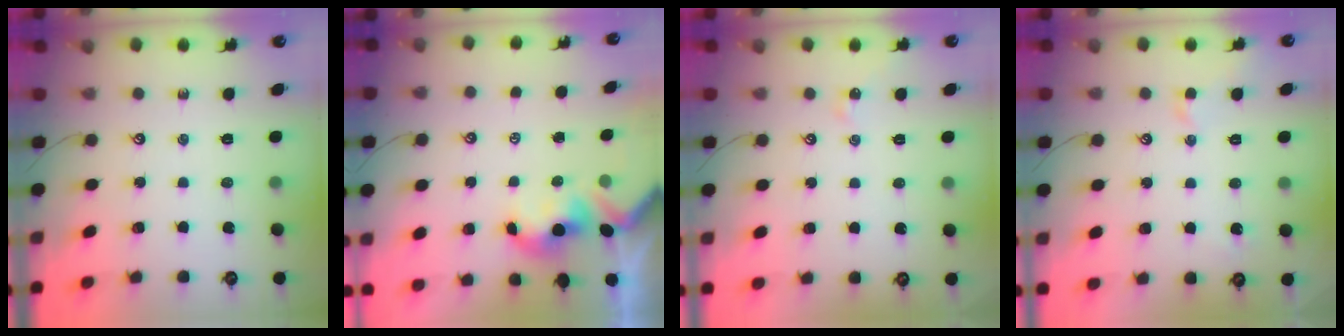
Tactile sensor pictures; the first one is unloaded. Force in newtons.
{"total": 0.6, "press": 0.4, "slide": 0.4}
{"total": 2.4, "press": 2.4, "slide": 0.5}
{"total": 0.9, "press": 0.9, "slide": 0.1}